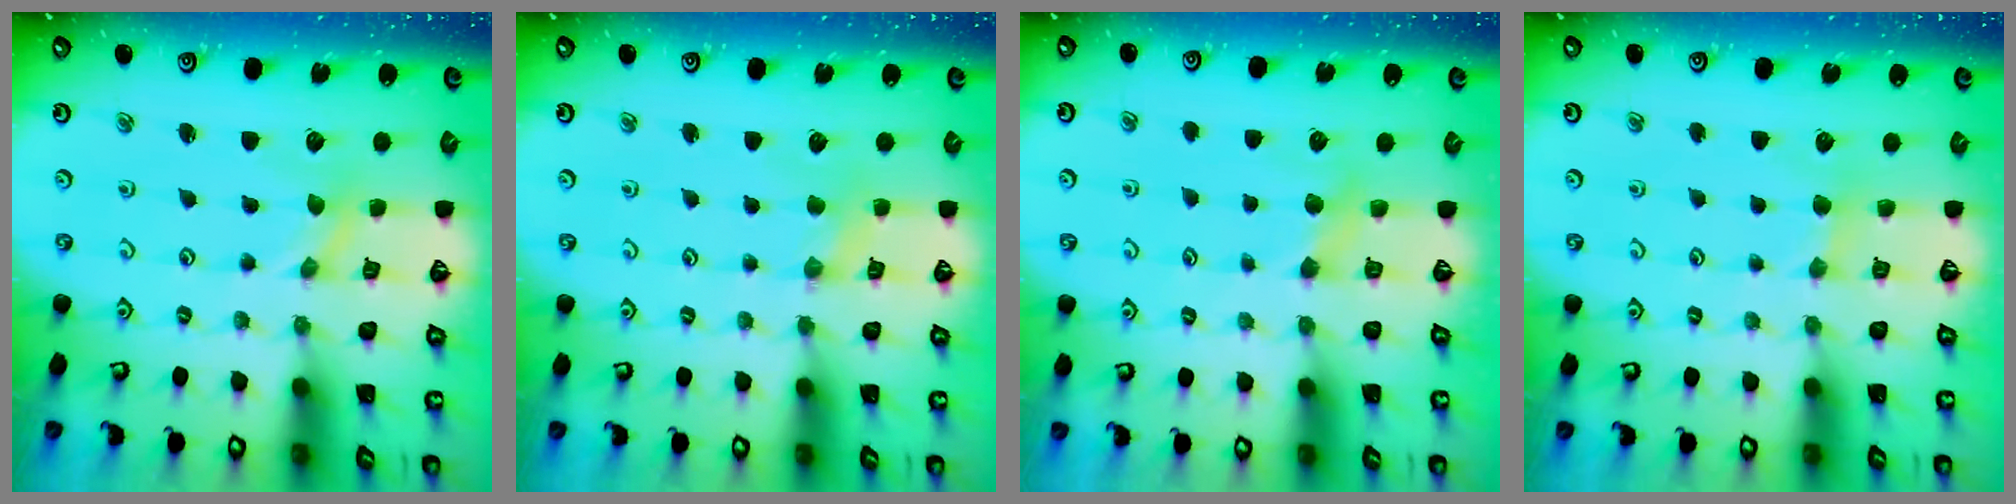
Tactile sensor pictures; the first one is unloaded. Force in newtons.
{"total": 2.8, "press": 2.7, "slide": 0.5}
{"total": 3.6, "press": 3.5, "slide": 0.5}
{"total": 3.3, "press": 3.3, "slide": 0.4}